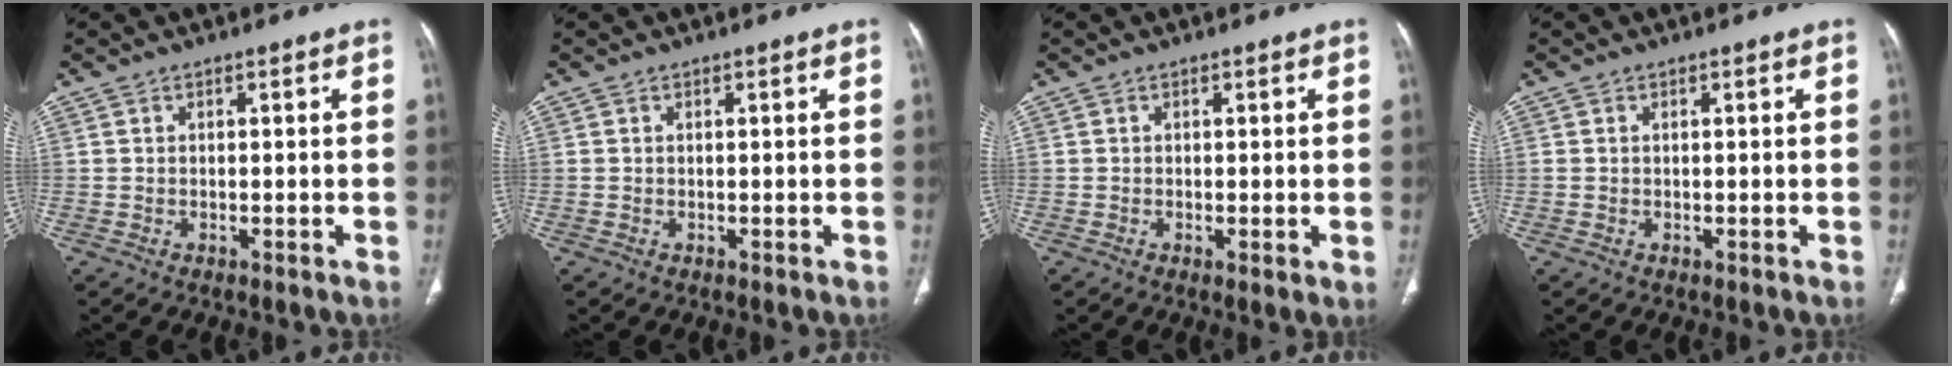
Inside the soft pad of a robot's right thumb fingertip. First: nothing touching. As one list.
[{"total": 0.0}, {"total": 1.4, "force": [-0.2, 0.2, 1.4], "torque": [-0.028, -0.009, -0.004]}, {"total": 0.0}]